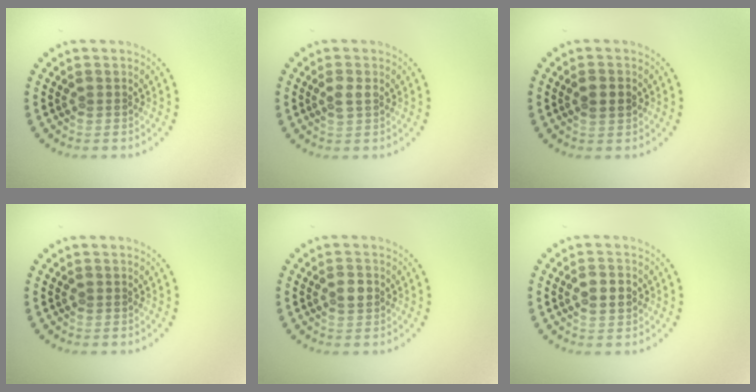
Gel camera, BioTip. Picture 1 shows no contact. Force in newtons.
{"total": 1.2, "press": 1.2, "slide": 0.1}
{"total": 1.5, "press": 1.5, "slide": 0.1}
{"total": 0.0}
{"total": 1.4, "press": 1.4, "slide": 0.2}
{"total": 2.7, "press": 2.7, "slide": 0.0}